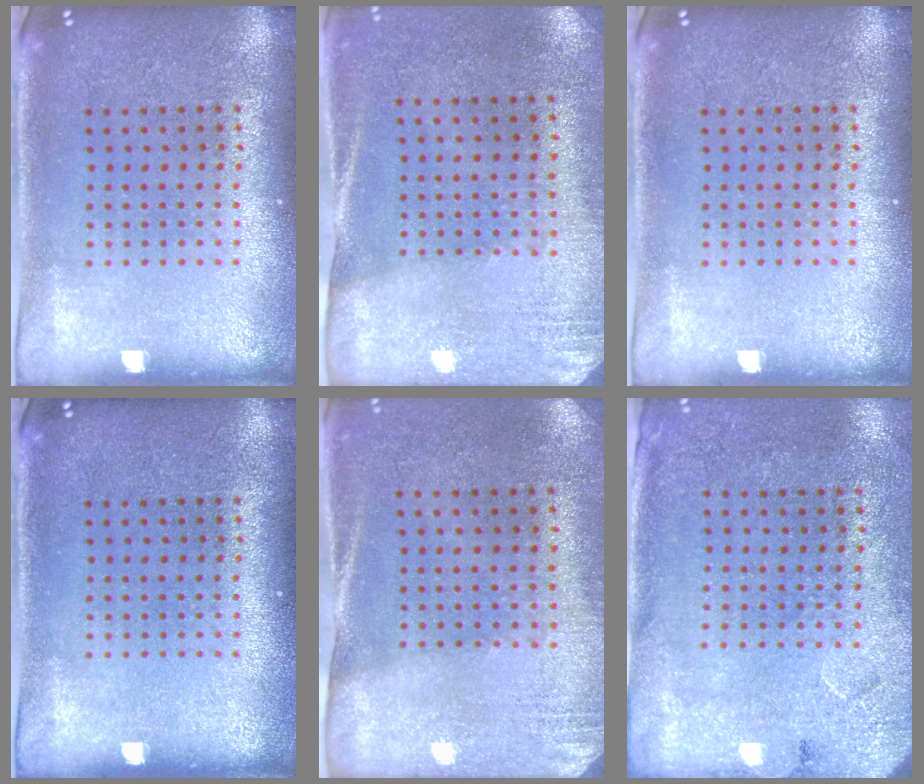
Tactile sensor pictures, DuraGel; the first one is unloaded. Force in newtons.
{"total": 2.6, "press": 2.3, "slide": 1.3}
{"total": 0.0}
{"total": 0.0}
{"total": 2.6, "press": 2.3, "slide": 1.3}
{"total": 2.7, "press": 2.2, "slide": 1.6}